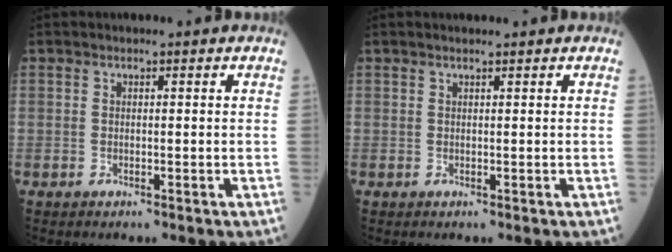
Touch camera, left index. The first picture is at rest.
{"total": 1.3, "force": [1.1, 0.0, 0.7], "torque": [-0.011, 0.012, 0.020]}